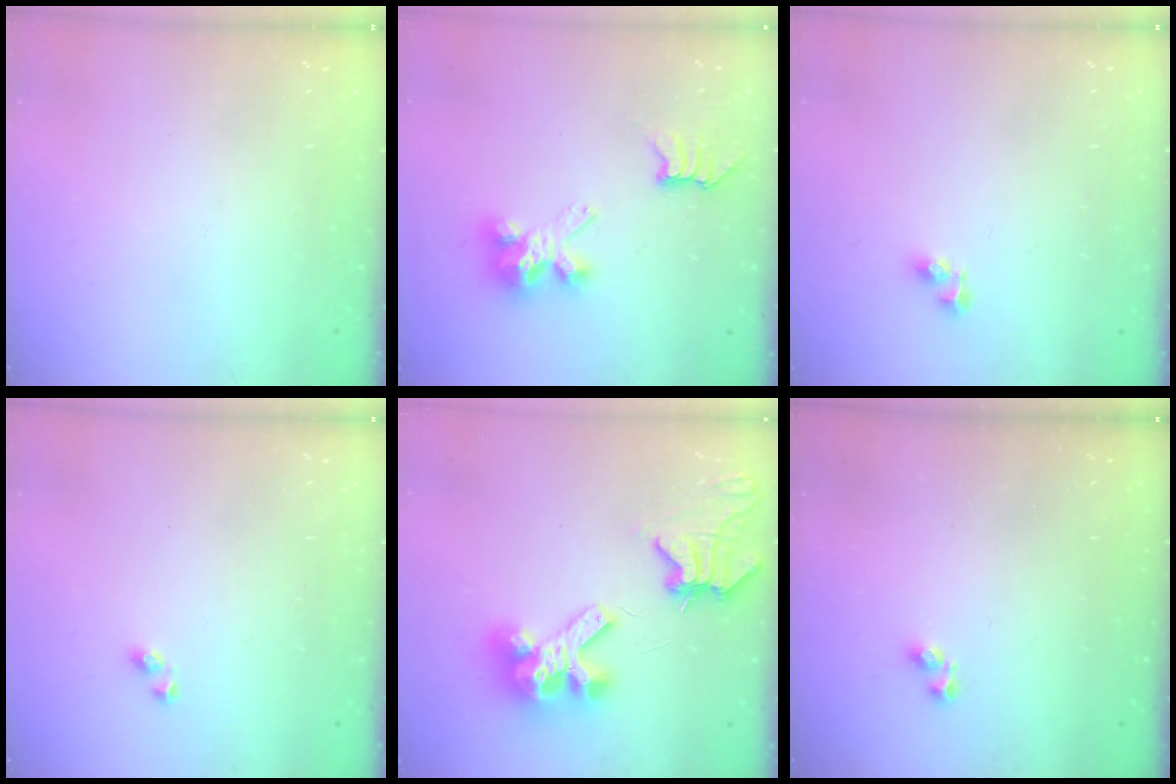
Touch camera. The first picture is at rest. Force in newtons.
{"total": 6.6, "press": 6.6, "slide": 0.1}
{"total": 3.3, "press": 3.3, "slide": 0.3}
{"total": 2.6, "press": 2.6, "slide": 0.3}
{"total": 13.2, "press": 13.1, "slide": 1.6}
{"total": 1.3, "press": 1.2, "slide": 0.2}